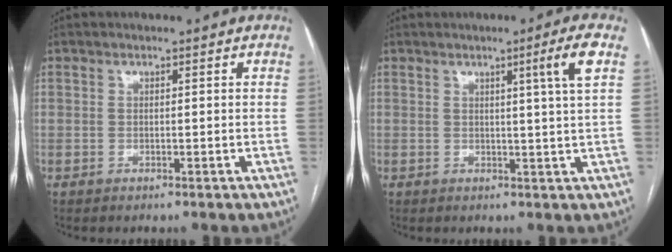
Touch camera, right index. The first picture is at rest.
{"total": 4.7, "force": [1.7, -1.4, 4.2], "torque": [-0.063, -0.009, 0.027]}